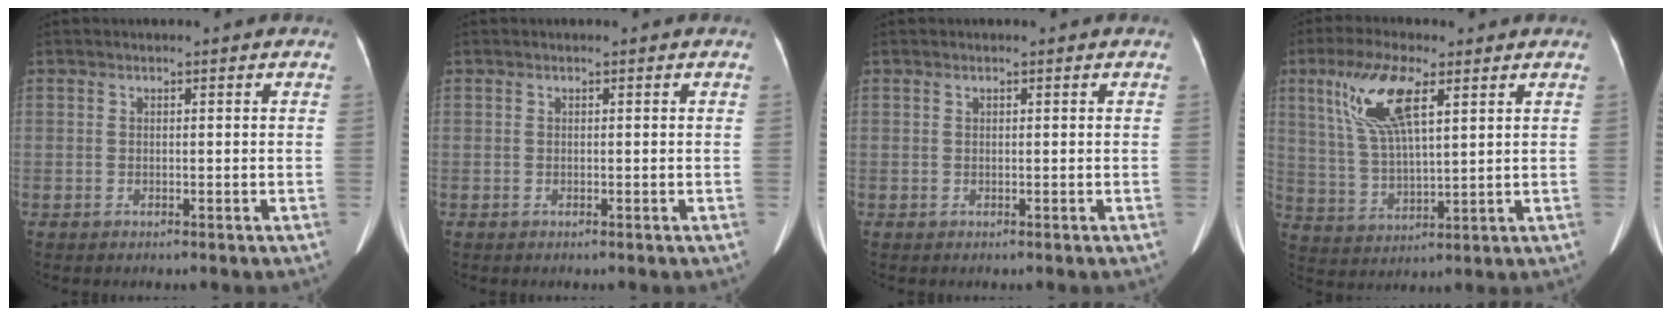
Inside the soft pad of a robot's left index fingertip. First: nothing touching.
{"total": 0.0}
{"total": 0.0}
{"total": 10.7, "force": [5.1, 2.6, 9.1], "torque": [-0.199, 0.012, 0.103]}